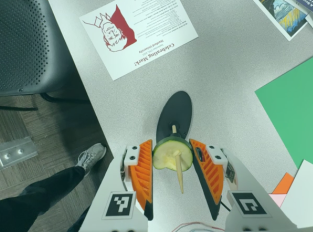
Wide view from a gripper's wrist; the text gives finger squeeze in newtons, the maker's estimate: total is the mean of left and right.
{"total": 4.6, "left": 4.0, "right": 5.1}